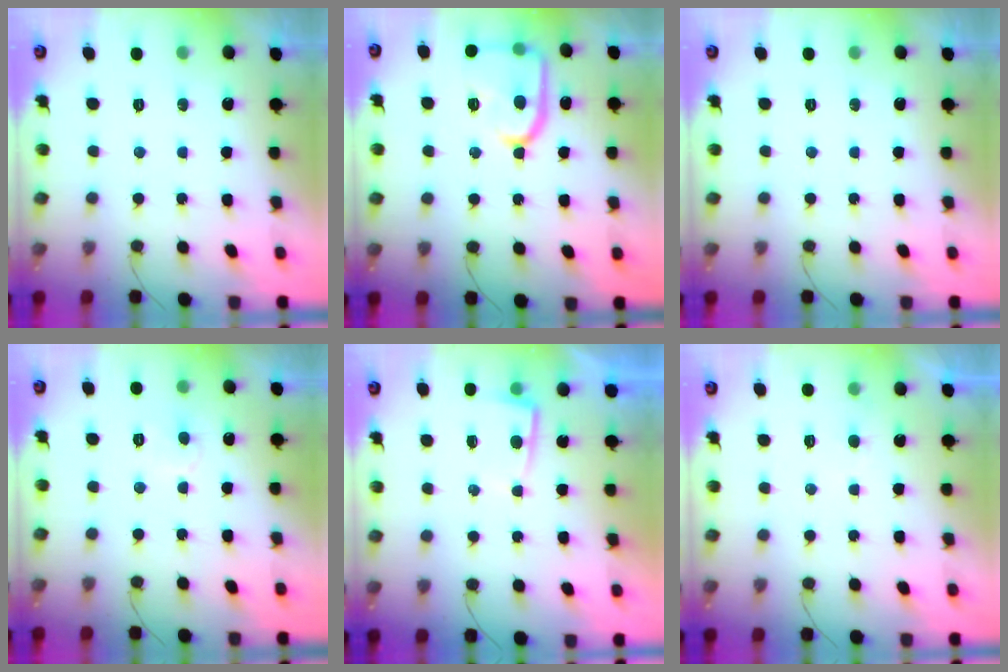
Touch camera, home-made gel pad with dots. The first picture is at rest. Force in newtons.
{"total": 16.1, "press": 16.0, "slide": 1.4}
{"total": 0.0}
{"total": 5.7, "press": 5.7, "slide": 0.4}
{"total": 3.0, "press": 3.0, "slide": 0.3}
{"total": 2.0, "press": 2.0, "slide": 0.2}